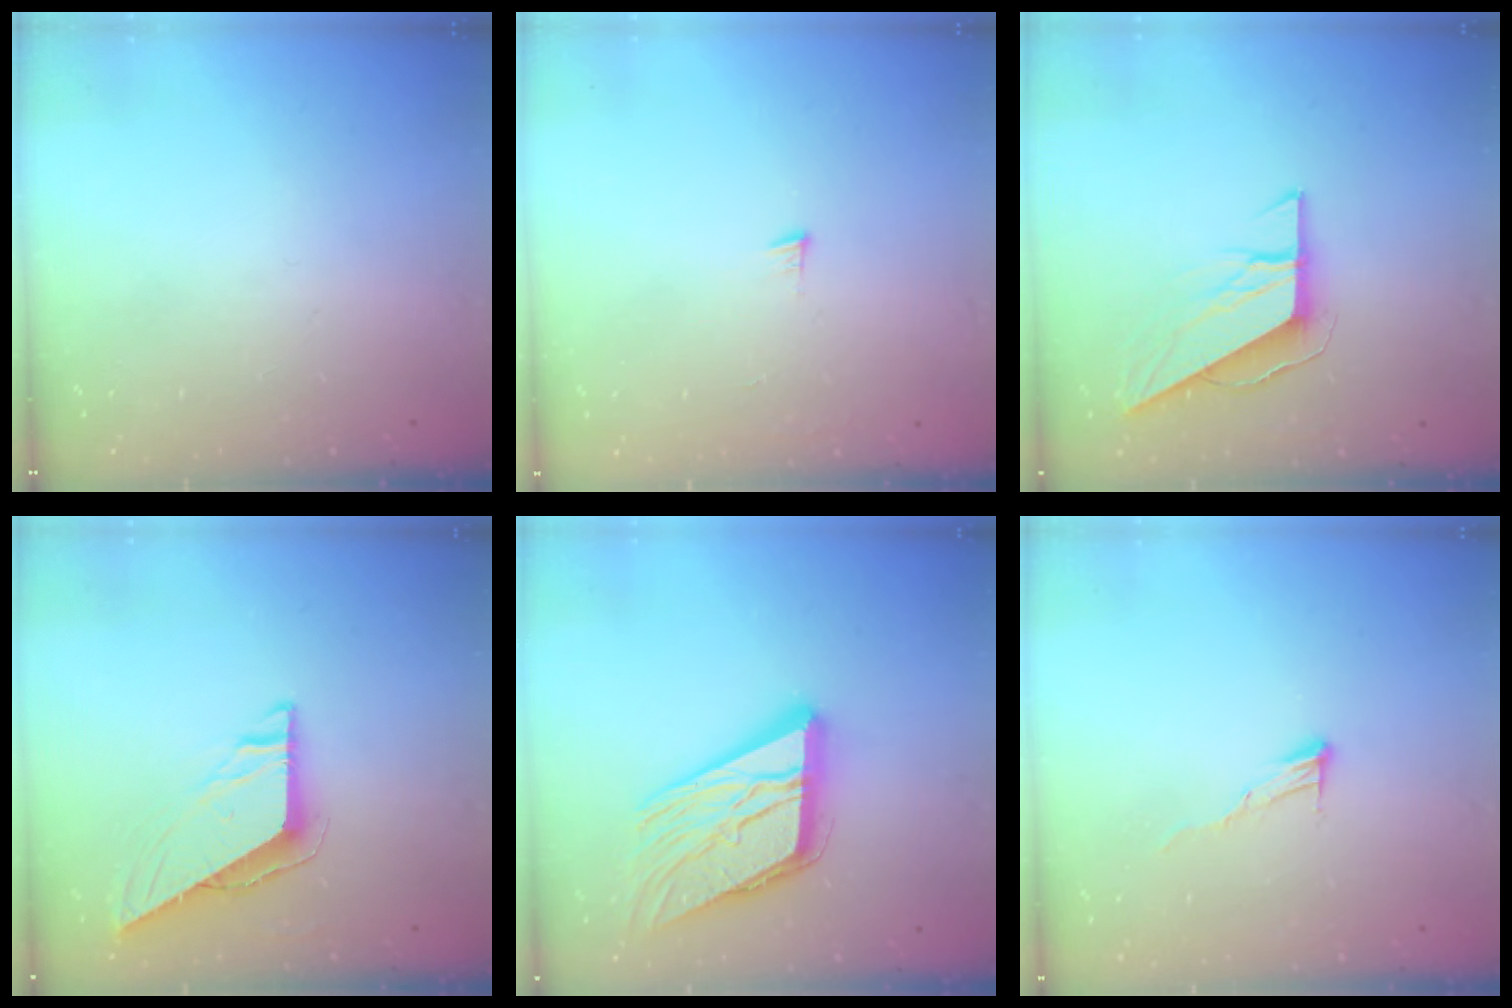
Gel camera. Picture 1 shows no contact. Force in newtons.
{"total": 3.6, "press": 3.6, "slide": 0.5}
{"total": 8.0, "press": 8.0, "slide": 0.5}
{"total": 7.7, "press": 7.6, "slide": 0.6}
{"total": 18.6, "press": 18.4, "slide": 2.2}
{"total": 6.6, "press": 6.6, "slide": 0.5}